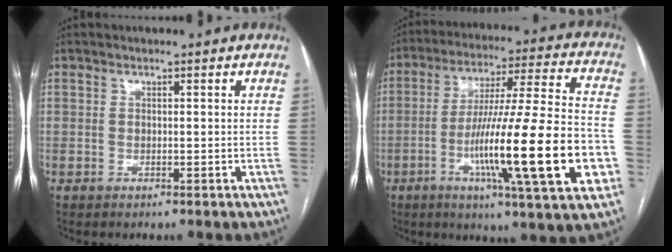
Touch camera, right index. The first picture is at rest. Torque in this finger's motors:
{"motor_torque": [2.14, 0.00, 1.06, 0.21]}